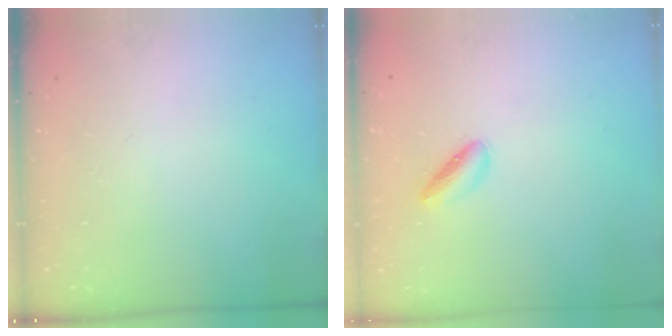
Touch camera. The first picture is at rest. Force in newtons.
{"total": 2.5, "press": 2.4, "slide": 0.3}